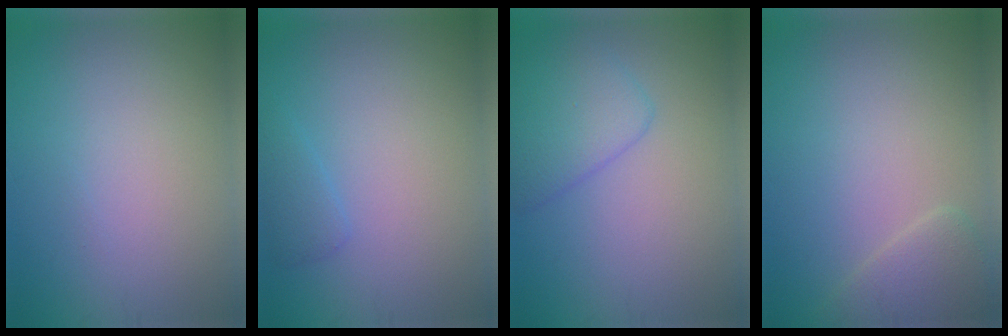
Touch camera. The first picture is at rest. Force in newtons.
{"total": 1.4, "press": 1.4, "slide": 0.1}
{"total": 3.6, "press": 3.6, "slide": 0.2}
{"total": 2.4, "press": 2.4, "slide": 0.2}